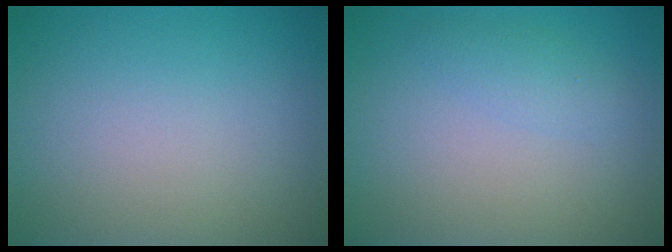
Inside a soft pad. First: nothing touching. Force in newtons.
{"total": 1.3, "press": 1.3, "slide": 0.1}